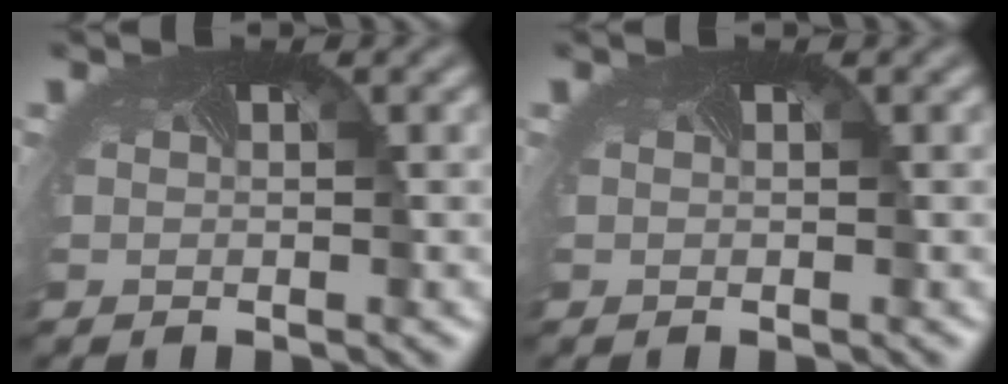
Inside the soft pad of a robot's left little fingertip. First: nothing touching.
{"total": 0.0}